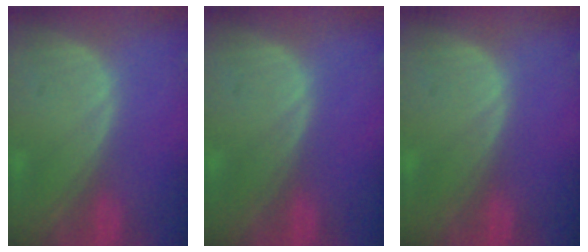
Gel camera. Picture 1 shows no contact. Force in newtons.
{"total": 0.0}
{"total": 0.0}